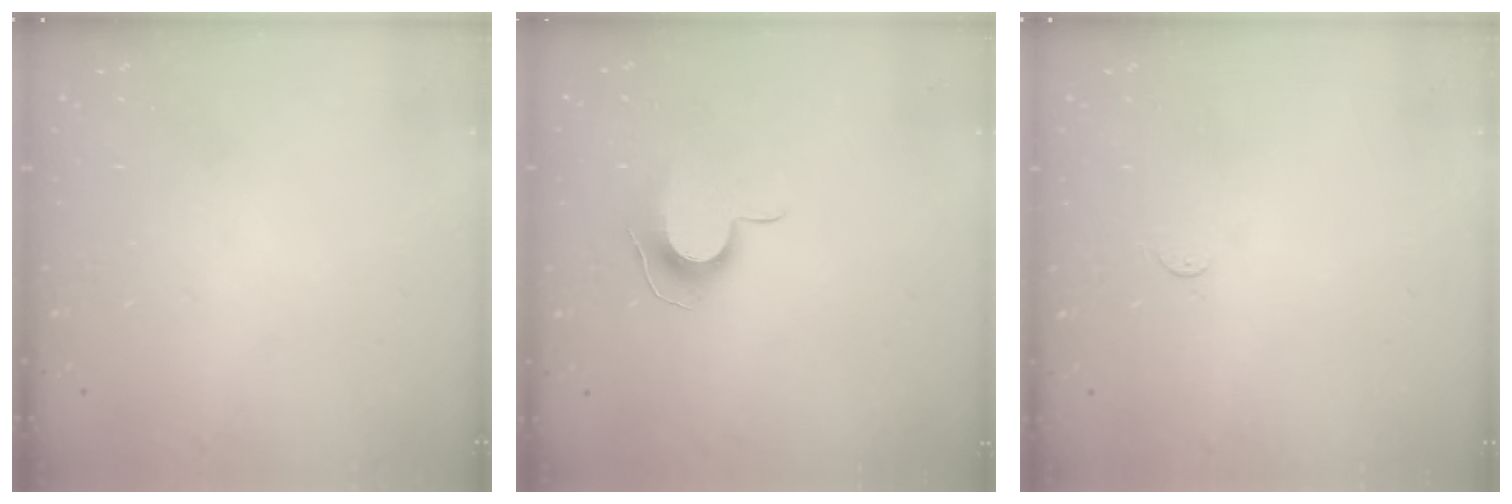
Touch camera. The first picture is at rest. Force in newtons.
{"total": 8.9, "press": 8.8, "slide": 0.5}
{"total": 2.7, "press": 2.7, "slide": 0.4}